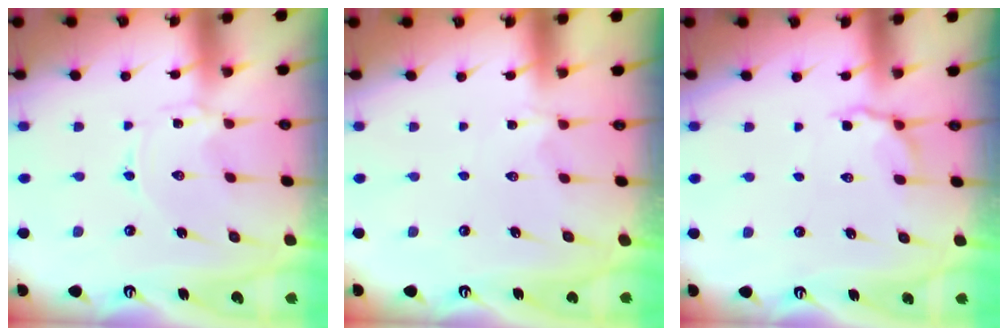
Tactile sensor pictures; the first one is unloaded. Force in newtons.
{"total": 1.5, "press": 1.4, "slide": 0.6}
{"total": 6.1, "press": 5.7, "slide": 2.2}